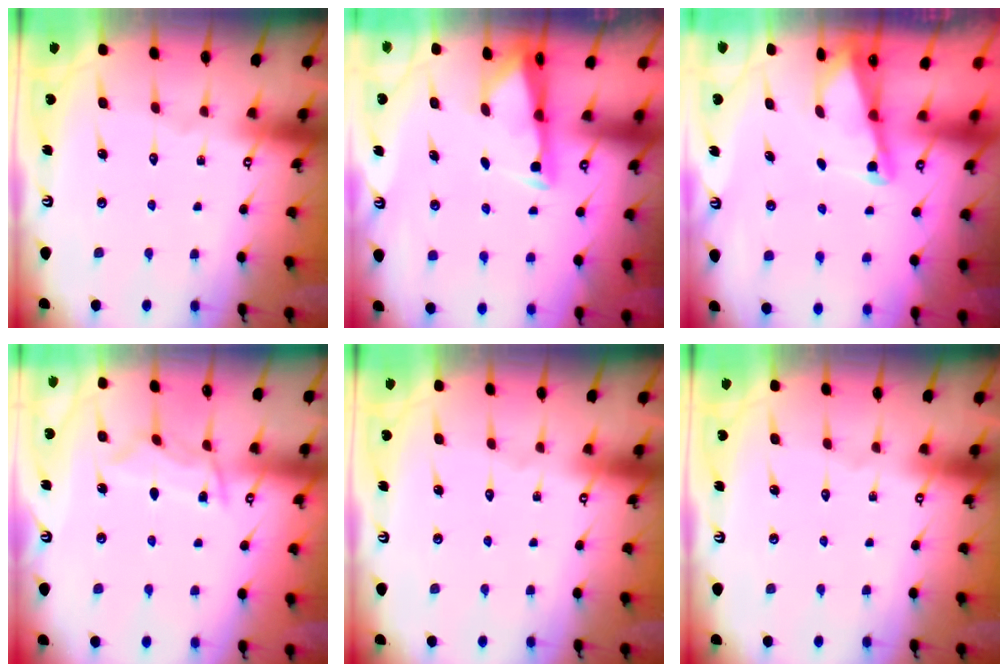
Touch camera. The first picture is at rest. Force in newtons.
{"total": 2.9, "press": 2.9, "slide": 0.4}
{"total": 2.0, "press": 2.0, "slide": 0.2}
{"total": 7.3, "press": 7.3, "slide": 0.7}
{"total": 0.0}
{"total": 0.0}